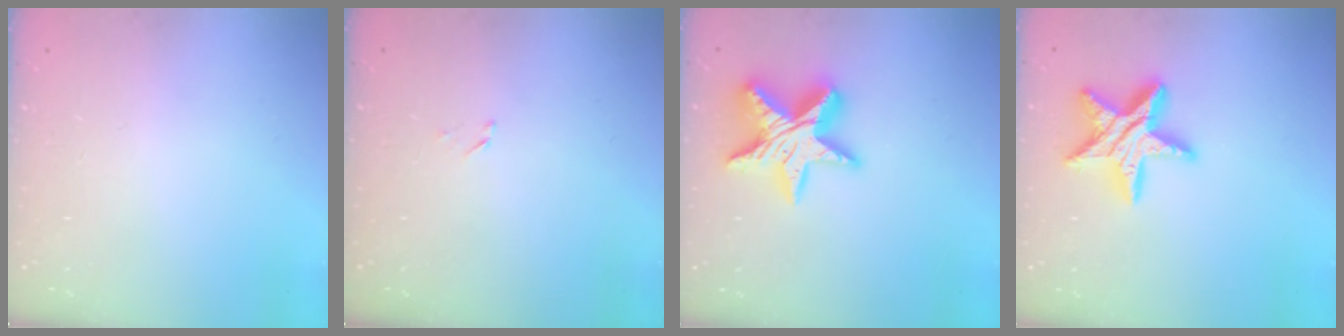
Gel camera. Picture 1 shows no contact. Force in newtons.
{"total": 1.4, "press": 1.4, "slide": 0.2}
{"total": 16.7, "press": 16.7, "slide": 1.1}
{"total": 16.0, "press": 16.0, "slide": 1.0}